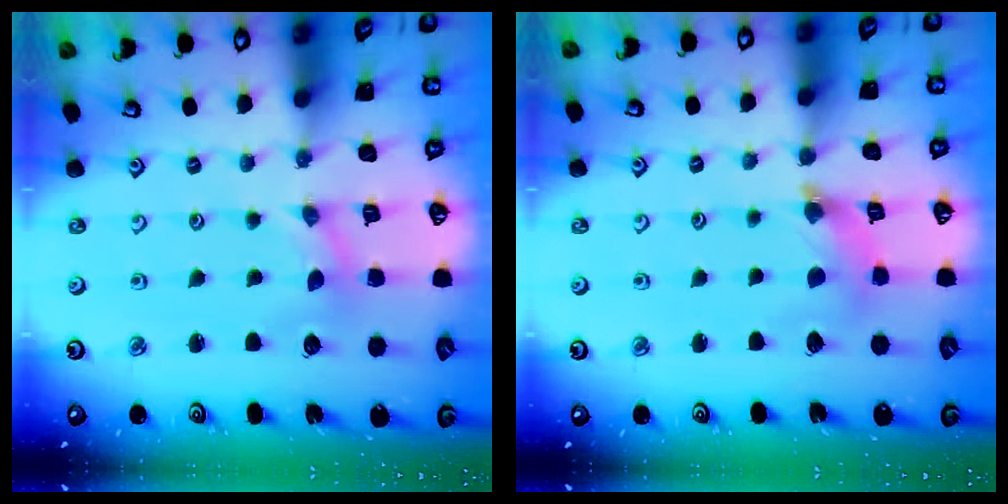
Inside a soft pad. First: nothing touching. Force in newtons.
{"total": 4.3, "press": 4.2, "slide": 0.3}